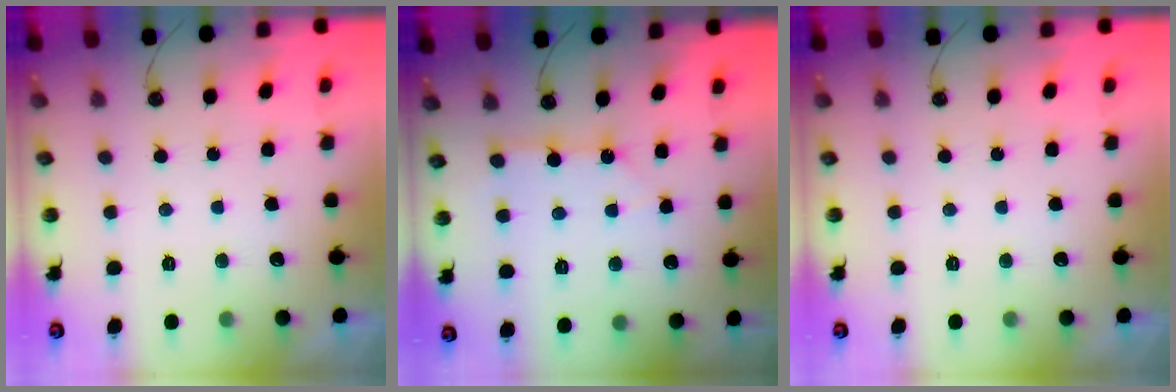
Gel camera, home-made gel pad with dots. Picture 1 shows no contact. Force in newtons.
{"total": 2.8, "press": 2.8, "slide": 0.3}
{"total": 0.0}